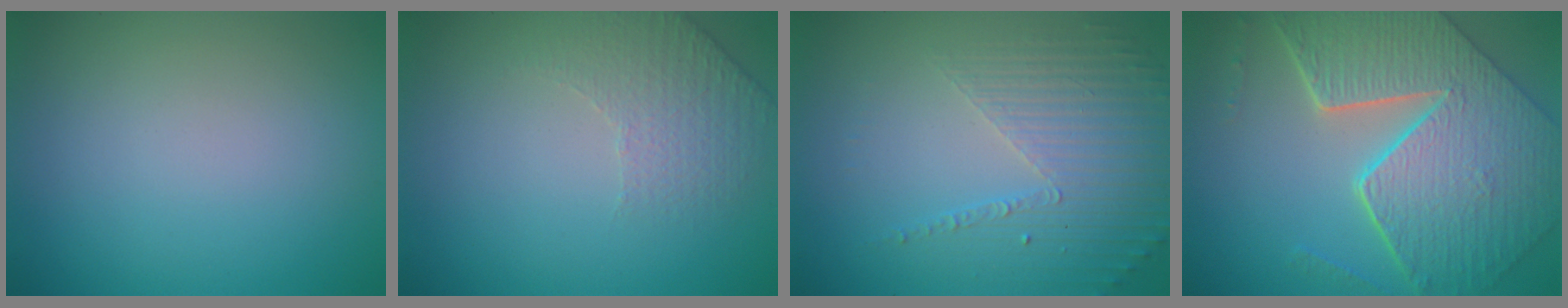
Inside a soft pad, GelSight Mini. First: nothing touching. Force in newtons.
{"total": 1.7, "press": 1.3, "slide": 1.1}
{"total": 5.0, "press": 3.2, "slide": 3.8}
{"total": 9.6, "press": 7.1, "slide": 6.5}